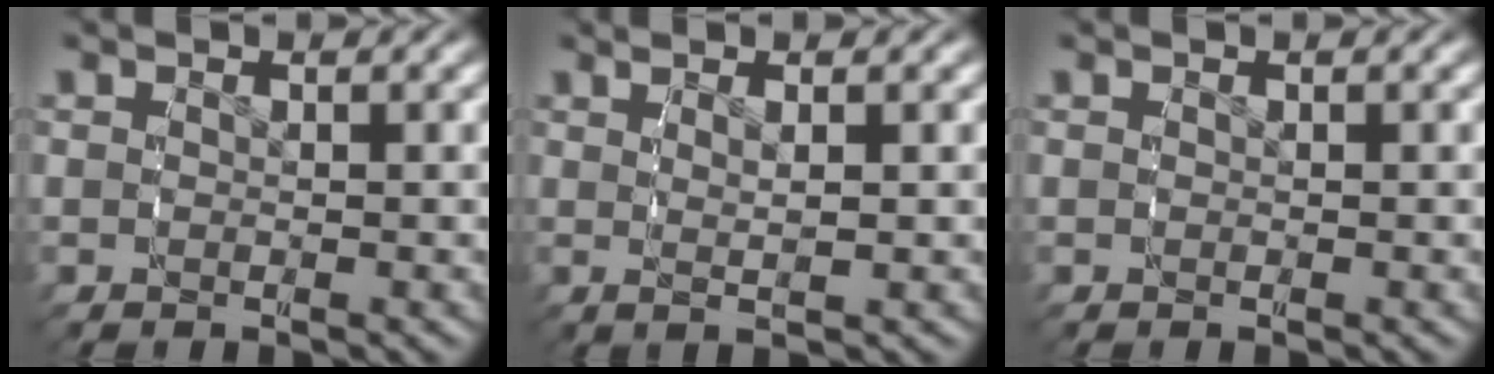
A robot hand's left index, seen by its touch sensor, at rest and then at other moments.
{"total": 2.6, "force": [1.2, 0.0, 2.3], "torque": [-0.026, 0.003, 0.023]}
{"total": 0.0}